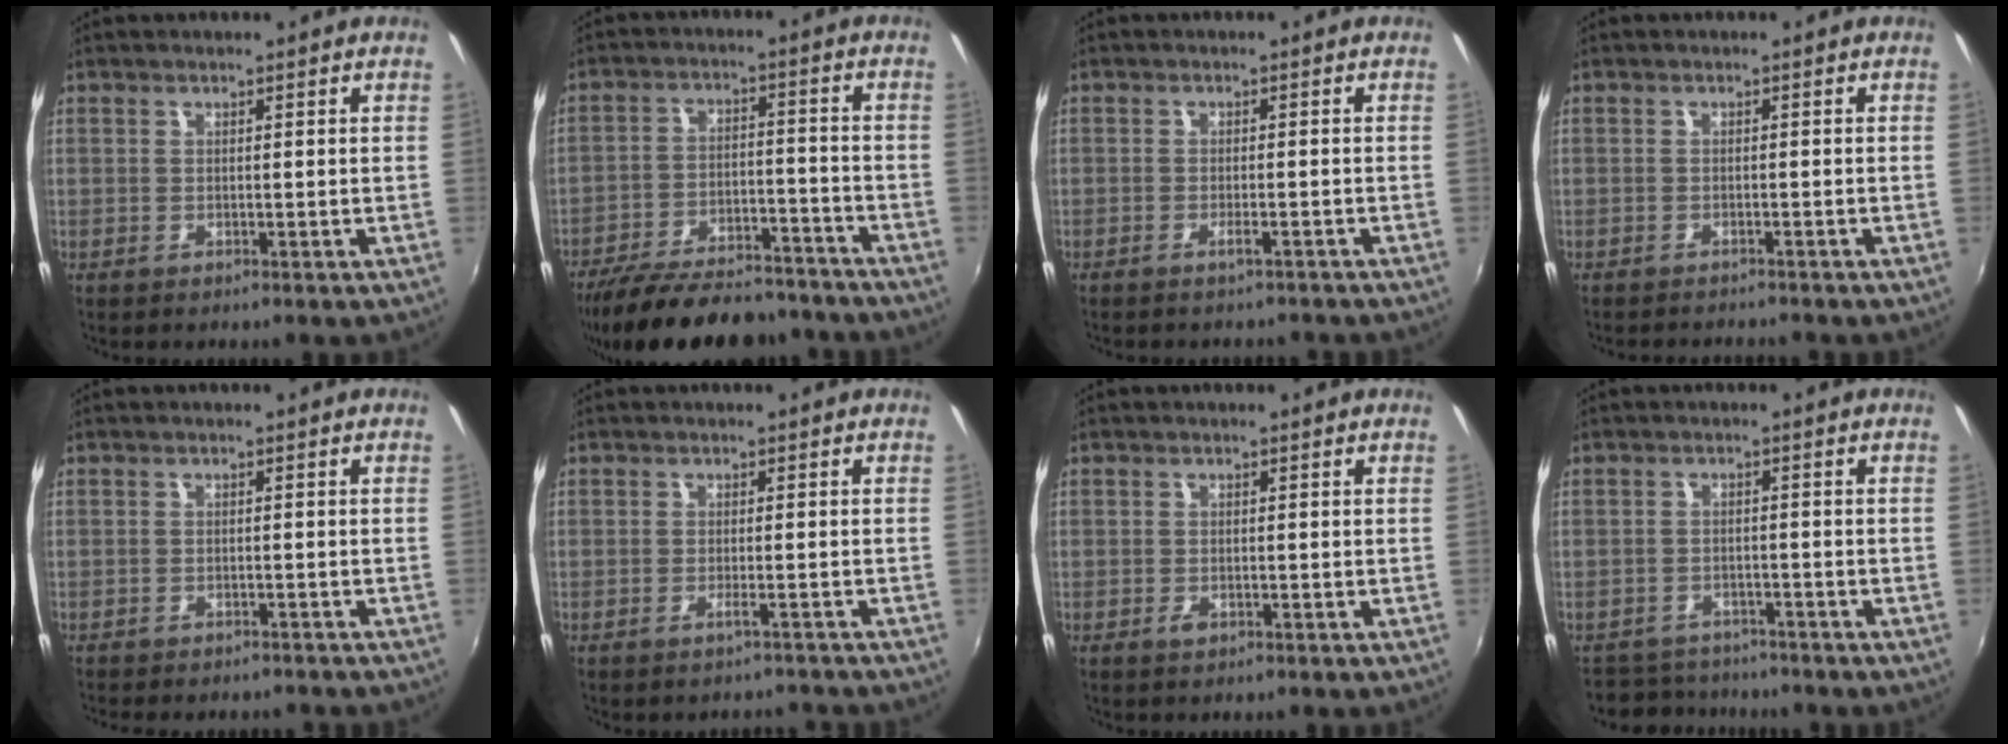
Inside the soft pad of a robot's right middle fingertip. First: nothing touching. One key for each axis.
{"total": 22.5, "fx": -19.0, "fy": 7.0, "fz": 9.6, "tx": -0.190, "ty": -0.013, "tz": -0.270}
{"total": 2.5, "fx": -2.2, "fy": 0.4, "fz": 1.0, "tx": -0.026, "ty": -0.004, "tz": -0.034}
{"total": 3.7, "fx": -3.5, "fy": 0.5, "fz": 0.9, "tx": -0.029, "ty": -0.014, "tz": -0.056}
{"total": 6.1, "fx": -5.5, "fy": 1.7, "fz": 2.1, "tx": -0.052, "ty": -0.017, "tz": -0.078}
{"total": 3.4, "fx": -3.2, "fy": 0.5, "fz": 1.0, "tx": -0.018, "ty": -0.005, "tz": -0.041}
{"total": 1.4, "fx": -0.9, "fy": 0.8, "fz": 0.8, "tx": -0.016, "ty": -0.003, "tz": -0.016}
{"total": 6.4, "fx": -5.8, "fy": 2.6, "fz": 0.6, "tx": -0.027, "ty": 0.003, "tz": -0.094}